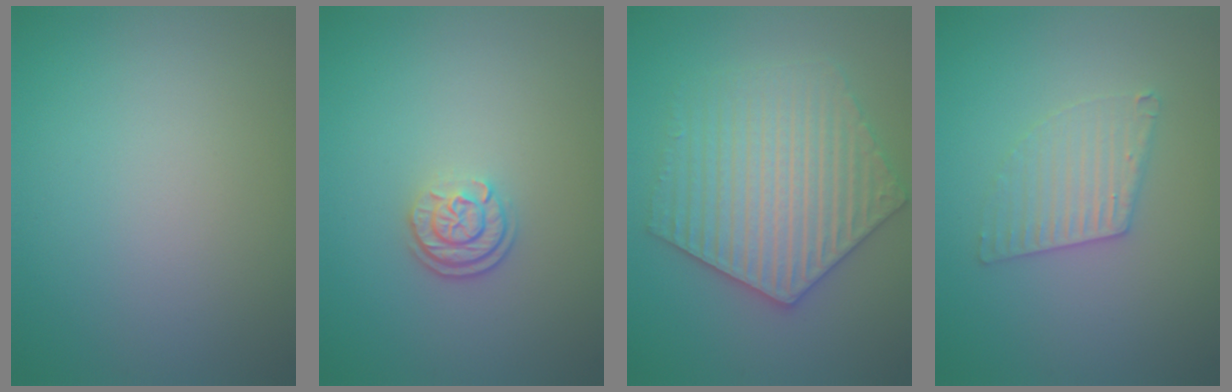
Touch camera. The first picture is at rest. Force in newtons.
{"total": 2.4, "press": 1.9, "slide": 1.5}
{"total": 6.2, "press": 6.1, "slide": 1.0}
{"total": 2.8, "press": 2.8, "slide": 0.3}